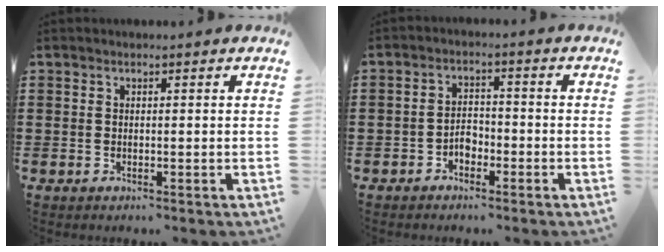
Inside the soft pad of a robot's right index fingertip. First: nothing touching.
{"total": 2.6, "force": [-1.6, 1.6, 1.3], "torque": [-0.028, 0.006, -0.033]}